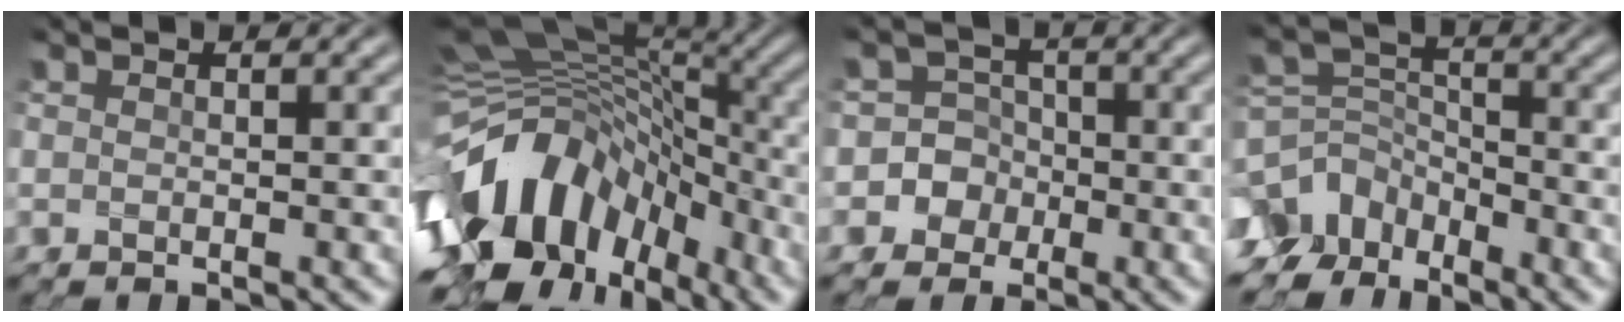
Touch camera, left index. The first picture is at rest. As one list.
[{"total": 14.8, "force": [-5.9, 9.2, 10.0], "torque": [-0.213, 0.005, -0.104]}, {"total": 6.4, "force": [-1.9, 6.1, 0.6], "torque": [-0.013, 0.019, -0.058]}, {"total": 10.3, "force": [-6.5, 6.7, 4.4], "torque": [-0.094, -0.021, -0.107]}]